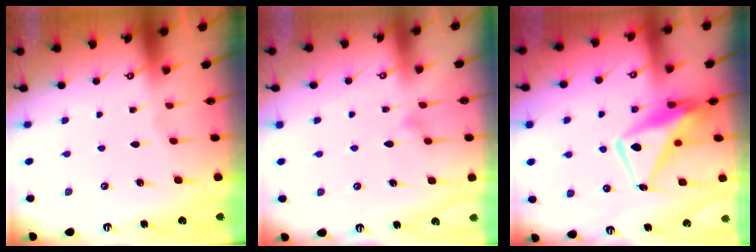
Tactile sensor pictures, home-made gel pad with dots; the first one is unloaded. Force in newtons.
{"total": 8.3, "press": 8.3, "slide": 0.5}
{"total": 11.7, "press": 11.7, "slide": 1.0}